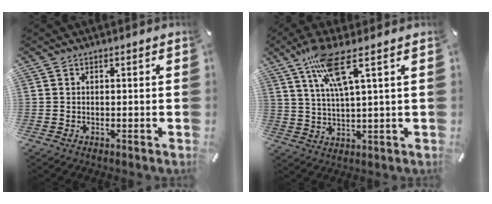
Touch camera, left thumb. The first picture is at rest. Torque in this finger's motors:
{"motor_torque": [1.55, 1.12, 1.19, -0.53, 0.27]}